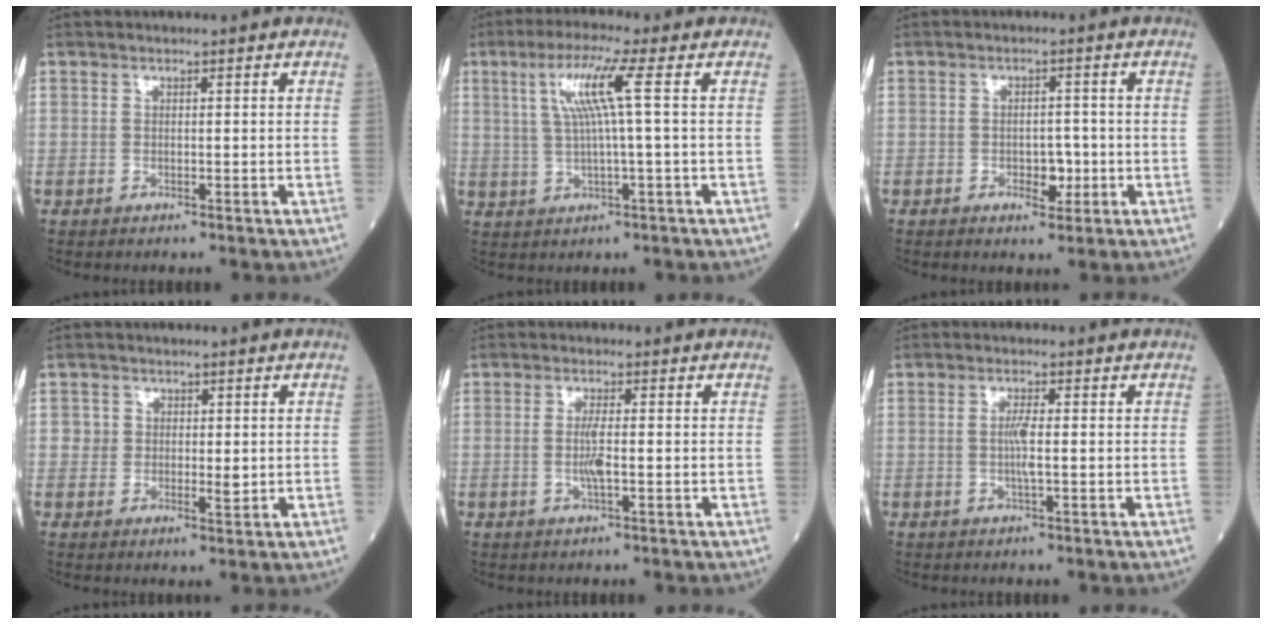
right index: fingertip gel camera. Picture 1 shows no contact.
{"total": 7.2, "force": [1.8, -1.0, 6.9], "torque": [-0.135, 0.012, 0.041]}
{"total": 3.3, "force": [-1.0, 1.8, 2.6], "torque": [-0.033, 0.003, -0.010]}
{"total": 2.8, "force": [0.4, 2.2, 1.7], "torque": [-0.019, -0.003, 0.003]}
{"total": 2.9, "force": [-0.3, 0.1, 2.8], "torque": [-0.064, -0.005, -0.009]}
{"total": 2.6, "force": [-0.1, -0.1, 2.6], "torque": [-0.053, -0.002, -0.004]}